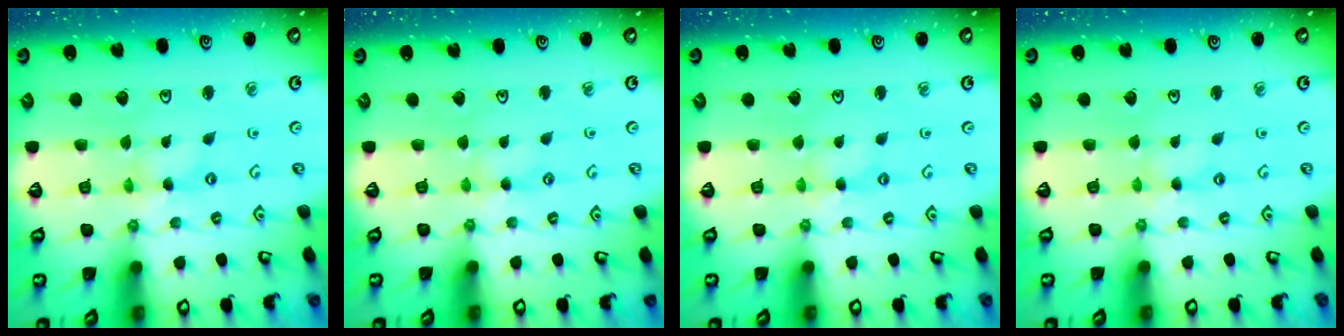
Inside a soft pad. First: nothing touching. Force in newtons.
{"total": 1.8, "press": 1.8, "slide": 0.4}
{"total": 1.7, "press": 1.6, "slide": 0.3}
{"total": 1.3, "press": 1.3, "slide": 0.3}